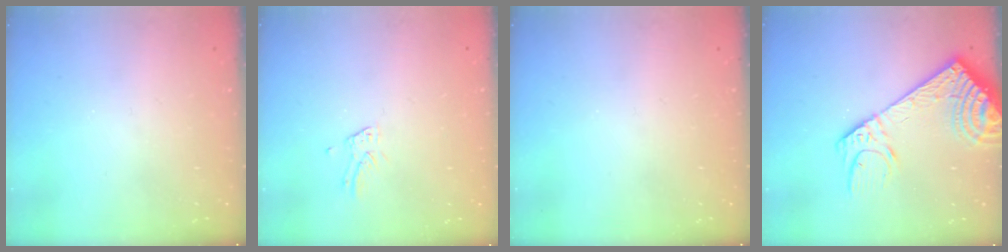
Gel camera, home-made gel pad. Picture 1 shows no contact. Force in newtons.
{"total": 1.2, "press": 1.2, "slide": 0.1}
{"total": 0.0}
{"total": 17.9, "press": 17.5, "slide": 3.6}